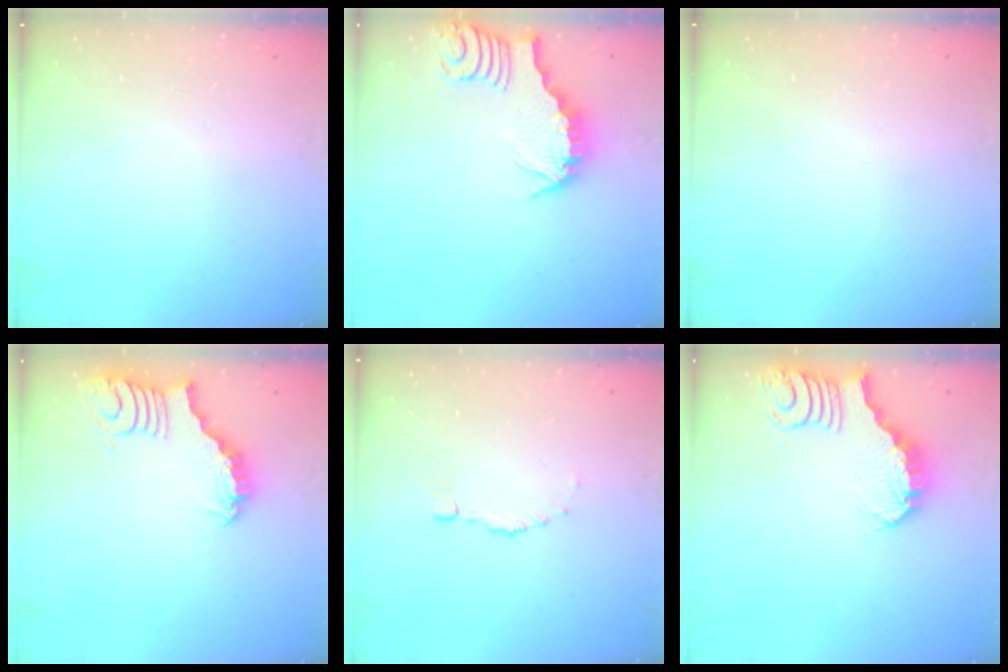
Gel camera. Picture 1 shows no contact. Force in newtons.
{"total": 3.0, "press": 3.0, "slide": 0.3}
{"total": 1.5, "press": 1.5, "slide": 0.1}
{"total": 2.9, "press": 2.9, "slide": 0.4}
{"total": 0.0}
{"total": 3.6, "press": 3.5, "slide": 0.6}